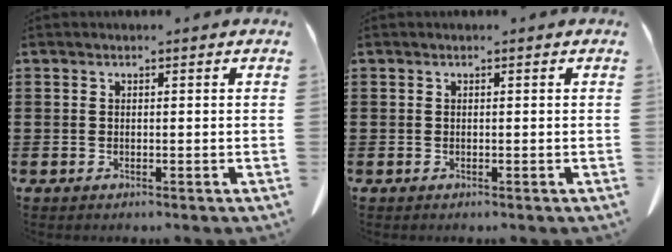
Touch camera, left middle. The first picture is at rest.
{"total": 0.0}